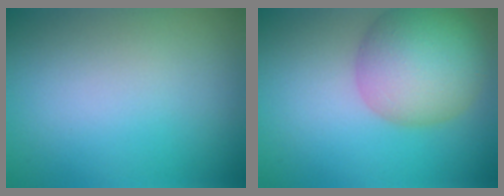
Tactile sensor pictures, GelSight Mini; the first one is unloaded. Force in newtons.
{"total": 7.9, "press": 7.9, "slide": 0.4}